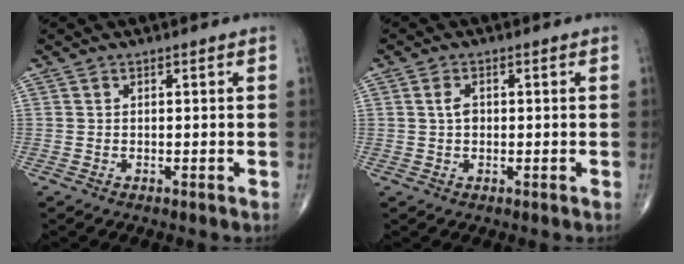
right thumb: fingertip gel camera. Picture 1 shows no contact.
{"total": 2.3, "force": [0.3, 1.4, 1.7], "torque": [-0.032, 0.005, 0.005]}